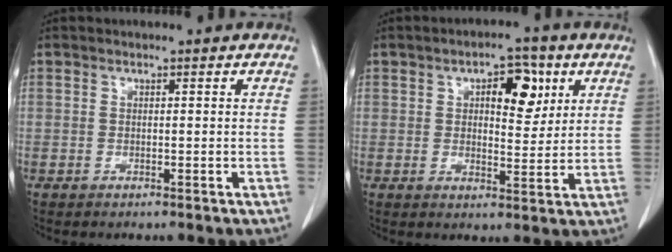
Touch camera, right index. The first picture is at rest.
{"total": 7.2, "force": [2.9, 3.2, 5.7], "torque": [-0.080, 0.009, 0.043]}